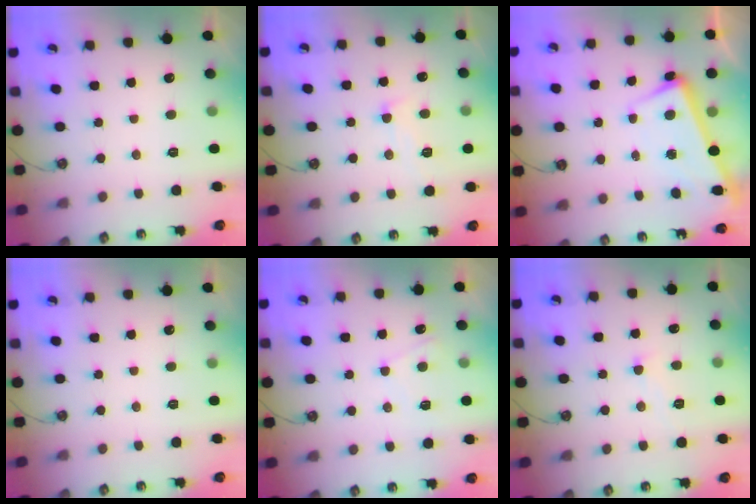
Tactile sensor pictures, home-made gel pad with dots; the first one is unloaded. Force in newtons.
{"total": 3.6, "press": 3.5, "slide": 0.7}
{"total": 2.5, "press": 2.4, "slide": 0.8}
{"total": 0.0}
{"total": 3.2, "press": 3.1, "slide": 0.3}
{"total": 0.6, "press": 0.4, "slide": 0.4}